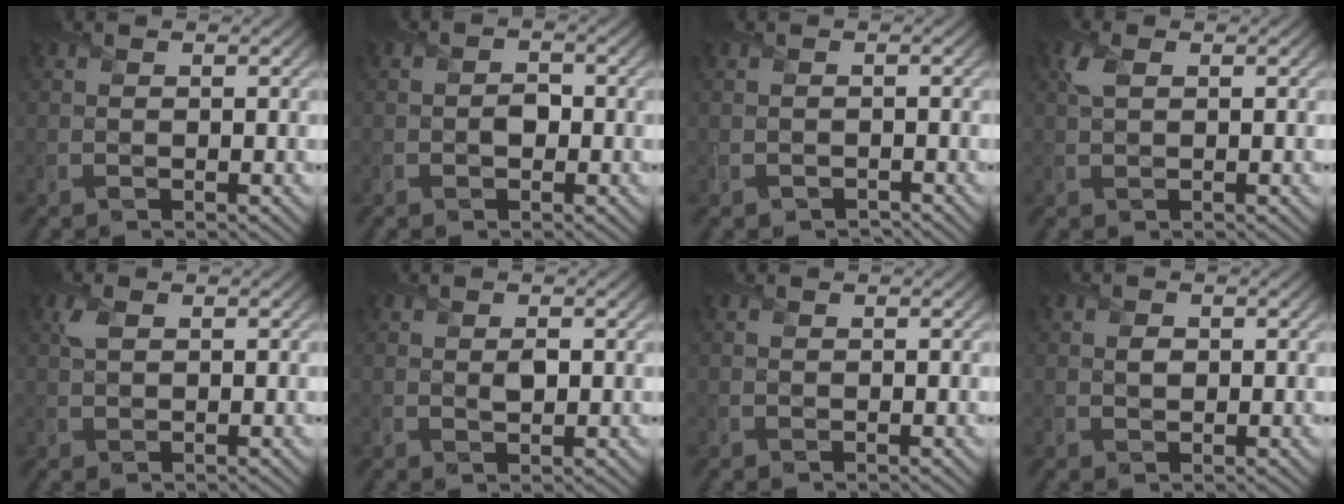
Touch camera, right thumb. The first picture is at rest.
{"total": 1.6, "force": [-0.5, 1.3, 0.9], "torque": [-0.013, -0.001, -0.012]}
{"total": 1.3, "force": [-1.0, 0.9, 0.1], "torque": [-0.003, -0.009, -0.020]}
{"total": 1.8, "force": [0.7, 0.8, 1.4], "torque": [-0.038, 0.006, 0.011]}
{"total": 1.4, "force": [0.7, 0.6, 1.1], "torque": [-0.031, 0.004, 0.012]}
{"total": 1.3, "force": [0.2, 0.8, 1.0], "torque": [-0.018, -0.004, 0.006]}
{"total": 0.0}
{"total": 1.1, "force": [0.2, 0.9, 0.6], "torque": [-0.011, -0.003, 0.003]}